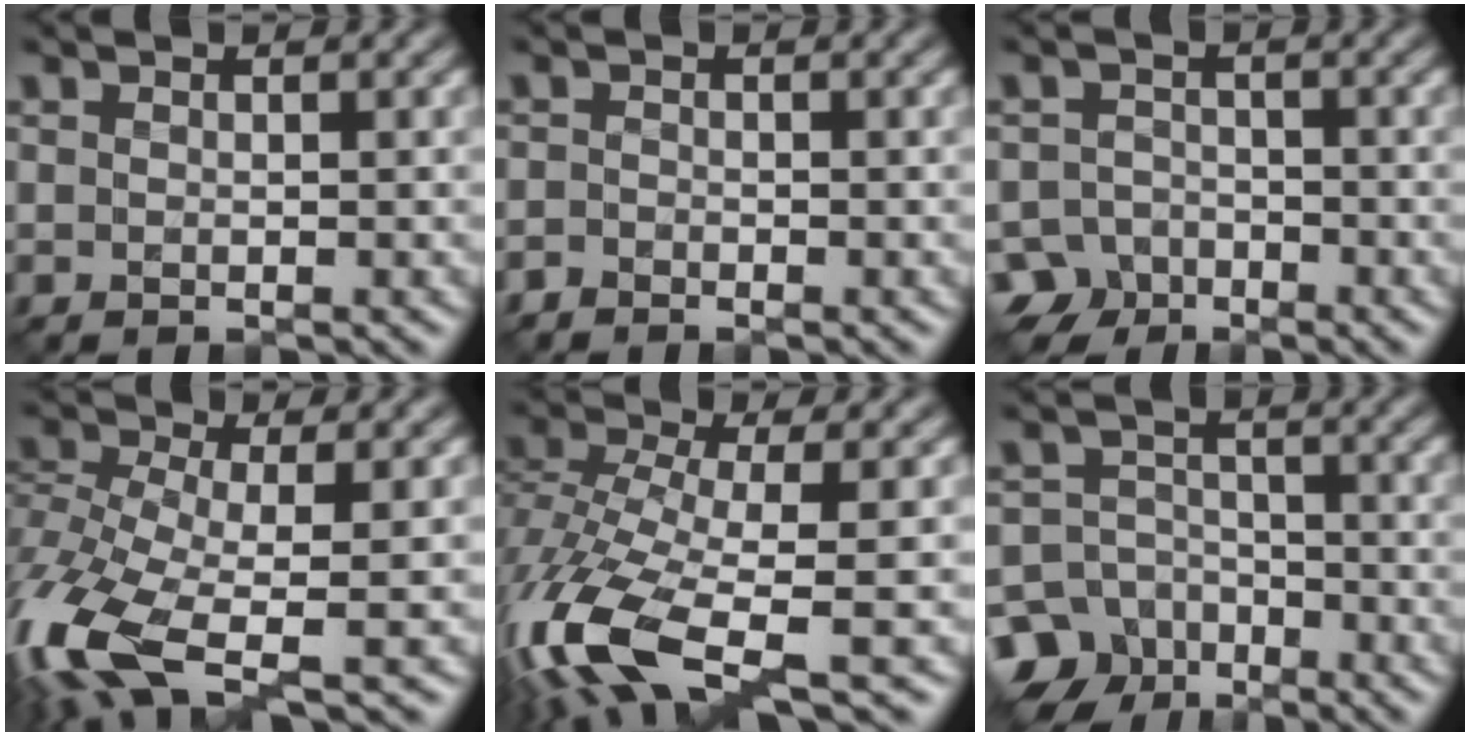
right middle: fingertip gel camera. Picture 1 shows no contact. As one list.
[{"total": 0.8, "force": [-0.8, 0.3, 0.1], "torque": [0.001, -0.002, -0.018]}, {"total": 4.7, "force": [-3.4, 3.1, 0.8], "torque": [0.001, -0.003, -0.060]}, {"total": 10.6, "force": [-4.8, 4.0, 8.5], "torque": [-0.208, -0.019, -0.096]}, {"total": 12.1, "force": [-5.3, 4.4, 10.0], "torque": [-0.232, -0.022, -0.096]}, {"total": 8.4, "force": [-5.6, 5.9, 2.0], "torque": [-0.029, -0.013, -0.112]}]